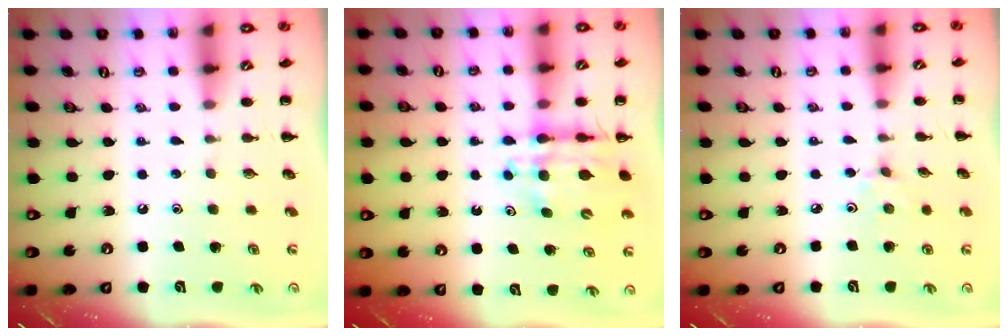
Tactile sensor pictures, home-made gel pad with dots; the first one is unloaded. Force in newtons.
{"total": 11.0, "press": 10.5, "slide": 3.2}
{"total": 2.0, "press": 1.9, "slide": 0.7}